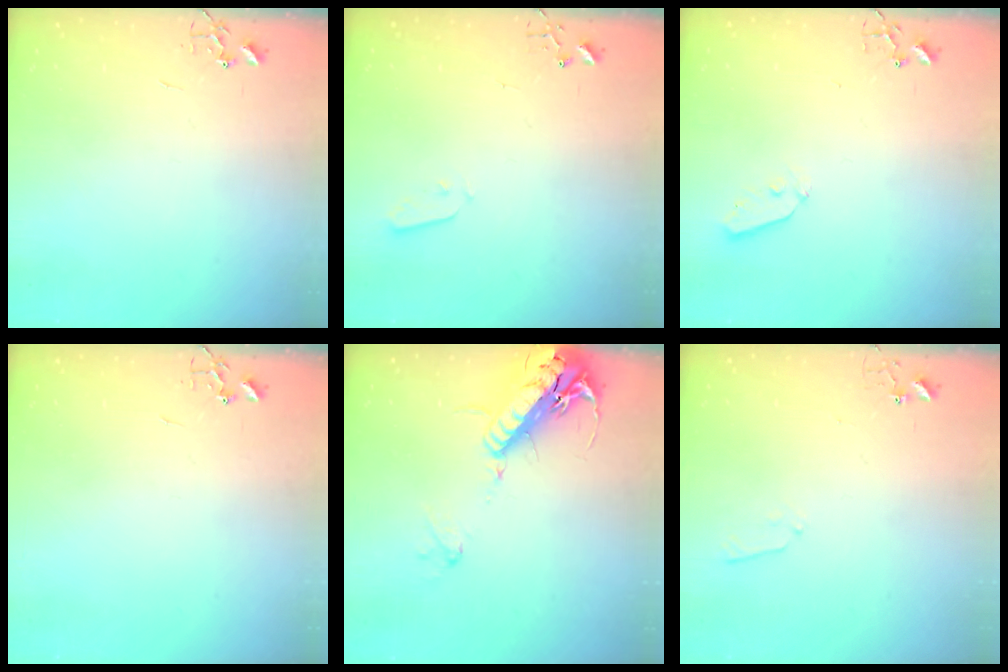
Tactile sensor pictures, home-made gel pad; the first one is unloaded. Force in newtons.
{"total": 2.5, "press": 2.5, "slide": 0.4}
{"total": 3.8, "press": 3.7, "slide": 0.7}
{"total": 0.0}
{"total": 19.9, "press": 19.5, "slide": 3.8}
{"total": 5.0, "press": 5.0, "slide": 0.7}